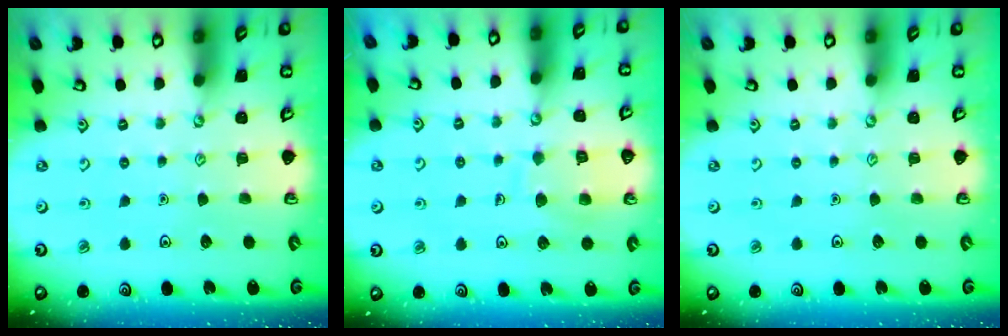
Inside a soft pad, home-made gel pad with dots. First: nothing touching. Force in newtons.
{"total": 9.6, "press": 9.6, "slide": 0.9}
{"total": 0.0}